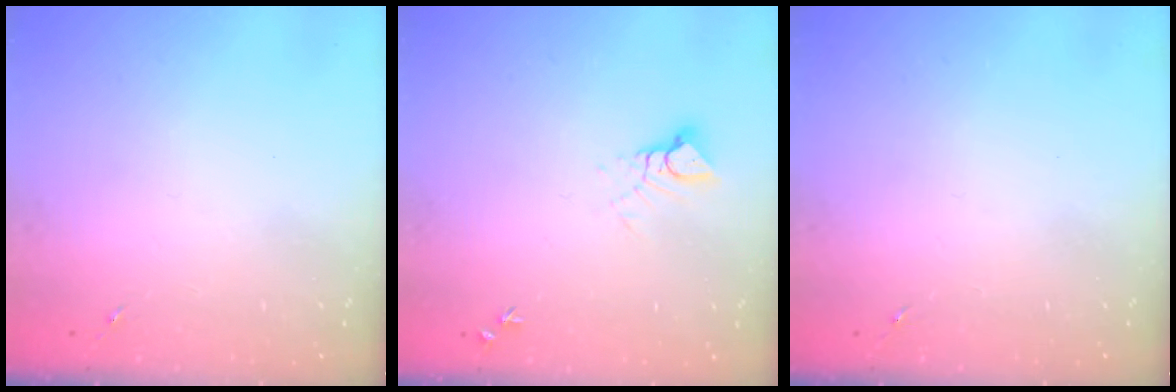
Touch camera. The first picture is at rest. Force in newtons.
{"total": 4.0, "press": 3.9, "slide": 0.4}
{"total": 0.0}